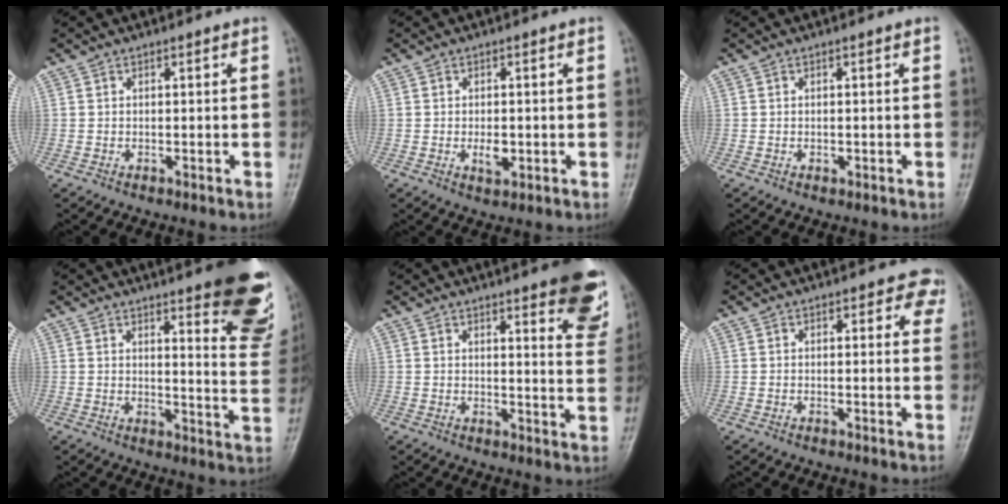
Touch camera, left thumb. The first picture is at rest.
{"total": 2.9, "force": [-0.4, 1.6, 2.4], "torque": [-0.036, -0.004, -0.003]}
{"total": 0.7, "force": [0.0, 0.5, 0.5], "torque": [-0.007, 0.002, 0.001]}
{"total": 19.3, "force": [12.1, 4.8, 14.2], "torque": [-0.143, -0.070, 0.140]}
{"total": 13.6, "force": [8.5, 3.5, 10.1], "torque": [-0.091, -0.044, 0.093]}
{"total": 3.7, "force": [2.3, 2.2, 1.8], "torque": [0.016, -0.007, 0.011]}